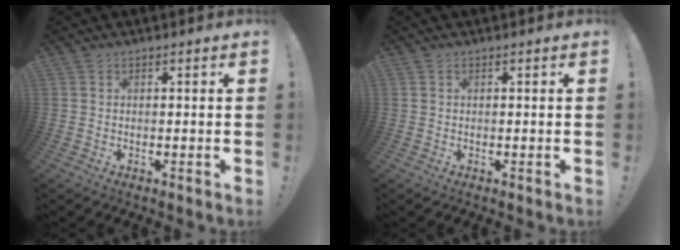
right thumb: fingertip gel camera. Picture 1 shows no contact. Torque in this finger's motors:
{"motor_torque": [-0.01, 0.10, 0.36, -0.11, 0.00]}